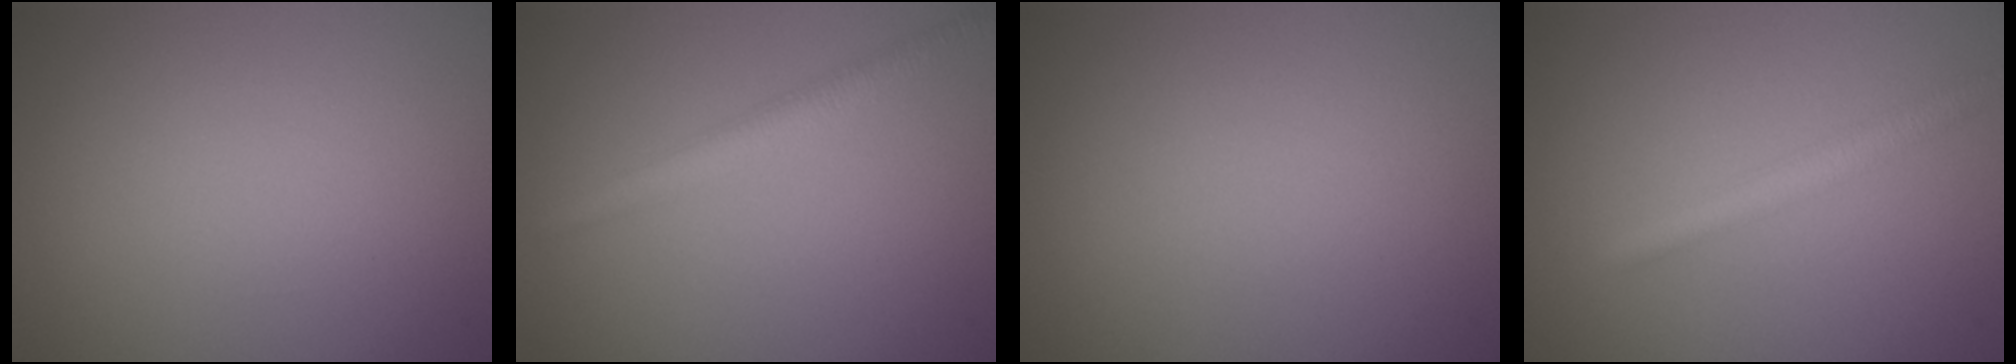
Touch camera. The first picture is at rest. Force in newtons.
{"total": 2.7, "press": 2.7, "slide": 0.1}
{"total": 0.0}
{"total": 2.4, "press": 2.4, "slide": 0.0}